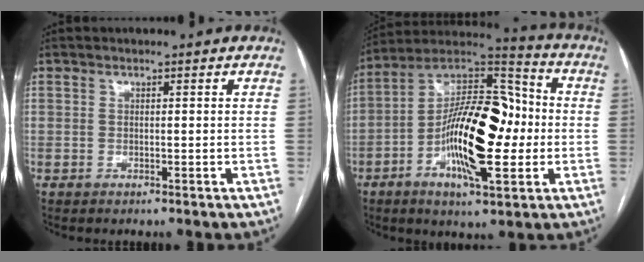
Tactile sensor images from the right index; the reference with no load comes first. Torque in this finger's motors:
{"motor_torque": [2.14, 0.00, 0.98, 0.21]}